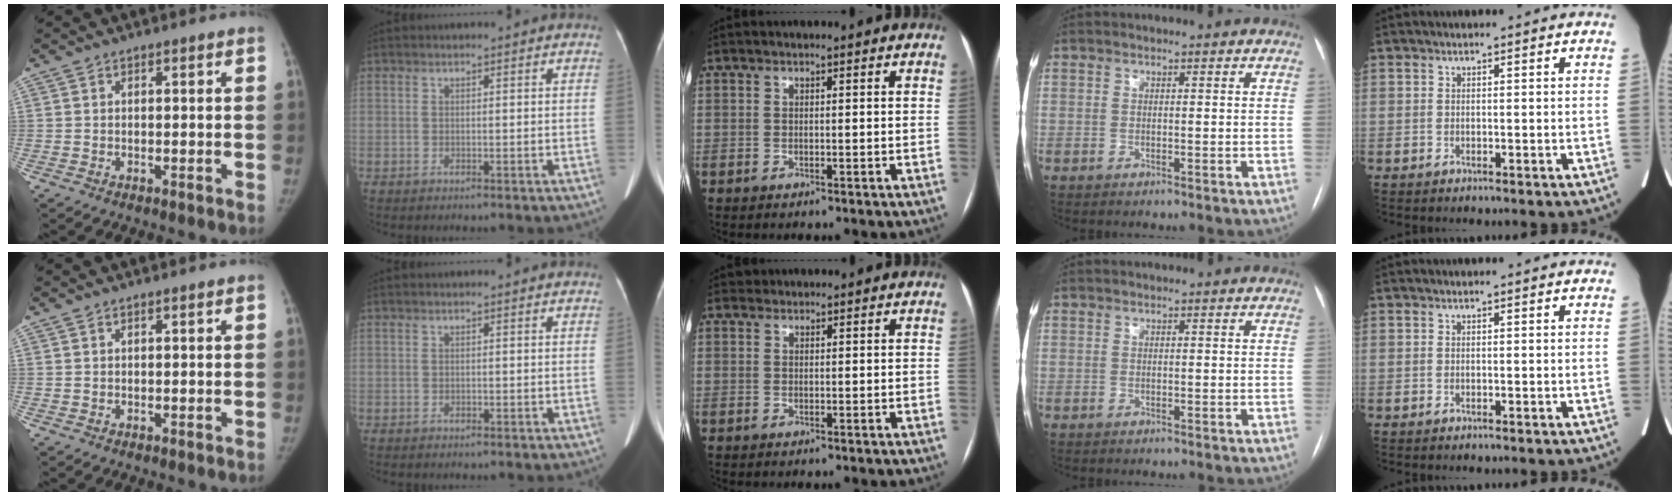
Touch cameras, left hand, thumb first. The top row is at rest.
{"middle": {"total": 0.7, "force": [0.6, 0.4, -0.2], "torque": [0.003, 0.005, 0.009]}}